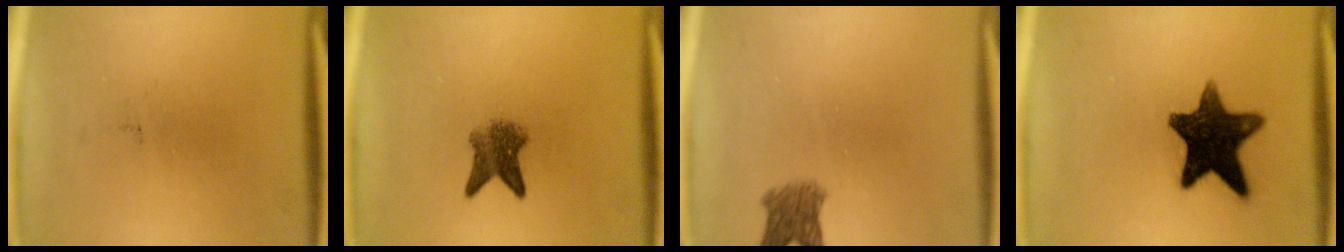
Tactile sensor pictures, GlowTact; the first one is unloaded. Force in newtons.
{"total": 4.4}
{"total": 3.6}
{"total": 14.1}